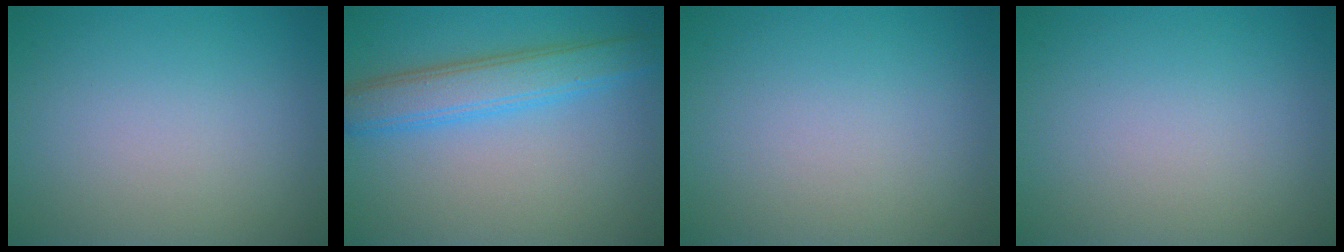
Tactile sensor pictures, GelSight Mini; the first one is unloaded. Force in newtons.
{"total": 4.6, "press": 4.6, "slide": 0.0}
{"total": 0.0}
{"total": 0.0}